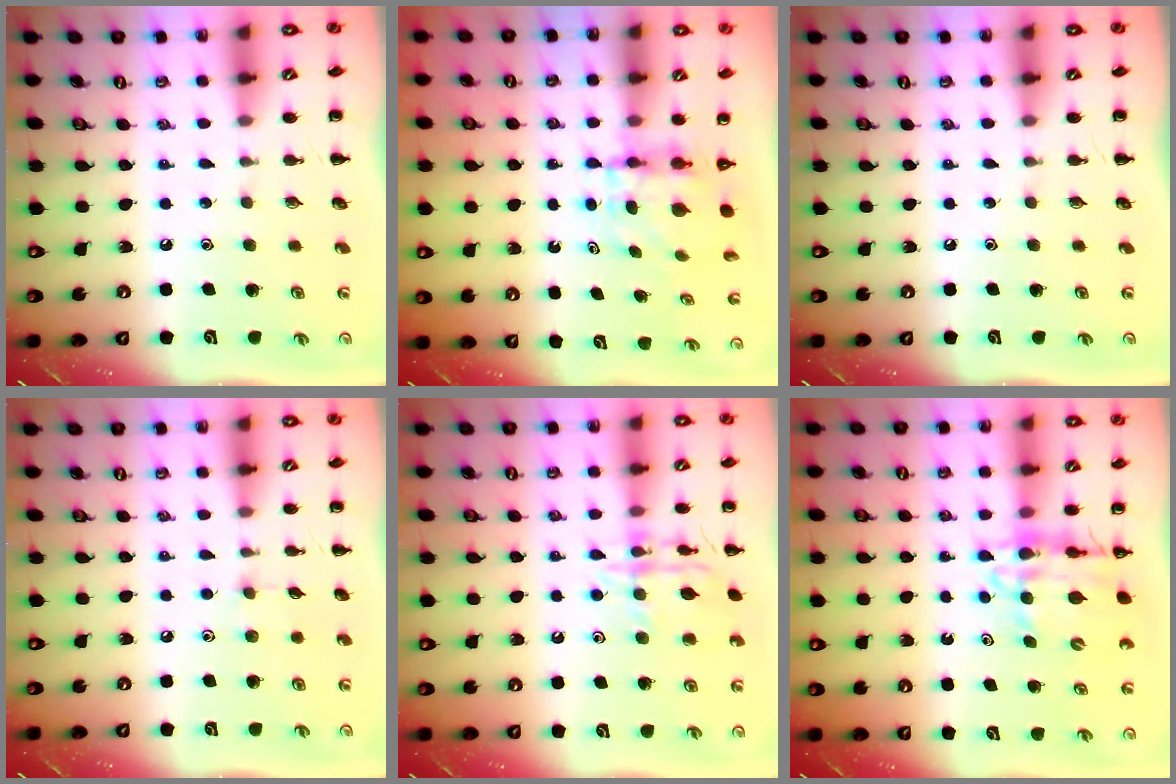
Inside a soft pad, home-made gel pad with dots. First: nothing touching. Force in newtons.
{"total": 4.6, "press": 4.5, "slide": 0.6}
{"total": 0.0}
{"total": 4.2, "press": 3.8, "slide": 1.7}
{"total": 13.5, "press": 13.5, "slide": 0.8}
{"total": 12.4, "press": 12.0, "slide": 3.3}